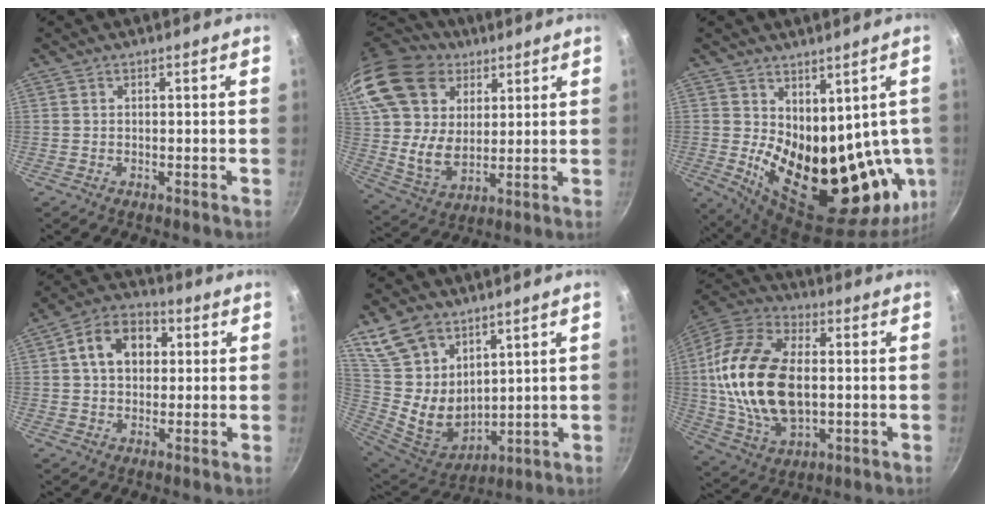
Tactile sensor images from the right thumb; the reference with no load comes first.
{"total": 23.9, "force": [12.3, 16.5, 12.2], "torque": [-0.243, -0.017, 0.233]}
{"total": 21.4, "force": [1.4, 12.5, 17.4], "torque": [-0.203, -0.039, 0.057]}
{"total": 11.1, "force": [2.4, 8.1, 7.2], "torque": [-0.090, 0.018, 0.024]}
{"total": 16.1, "force": [9.1, 10.7, 7.9], "torque": [-0.131, -0.057, 0.196]}
{"total": 23.5, "force": [0.7, 14.1, 18.7], "torque": [-0.354, 0.013, 0.011]}